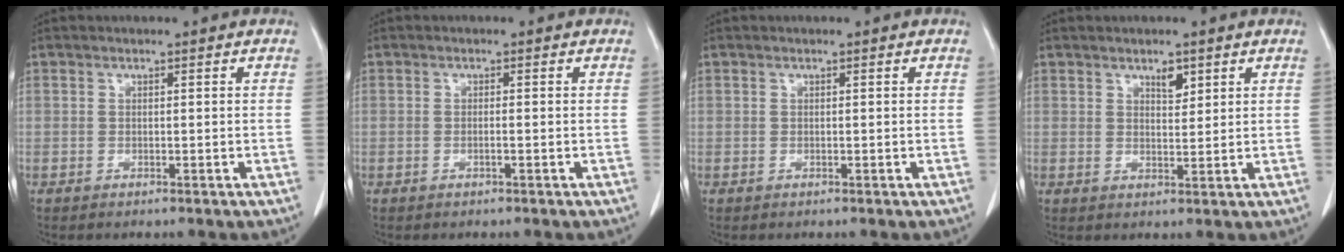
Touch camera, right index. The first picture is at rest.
{"total": 0.6, "force": [-0.3, -0.1, 0.5], "torque": [-0.010, 0.002, -0.007]}
{"total": 0.0}
{"total": 2.4, "force": [1.6, 1.0, 1.5], "torque": [-0.024, -0.005, 0.028]}